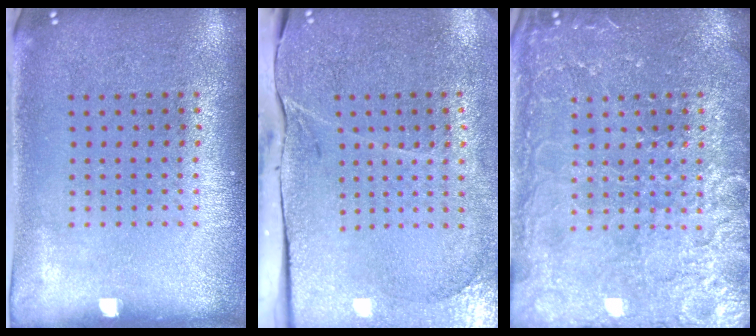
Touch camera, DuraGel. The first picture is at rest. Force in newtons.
{"total": 3.4, "press": 3.2, "slide": 1.4}
{"total": 4.0, "press": 4.0, "slide": 0.5}